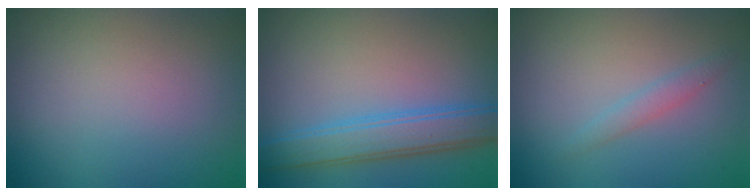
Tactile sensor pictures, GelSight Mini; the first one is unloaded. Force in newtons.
{"total": 4.2, "press": 4.2, "slide": 0.1}
{"total": 1.2, "press": 1.2, "slide": 0.1}